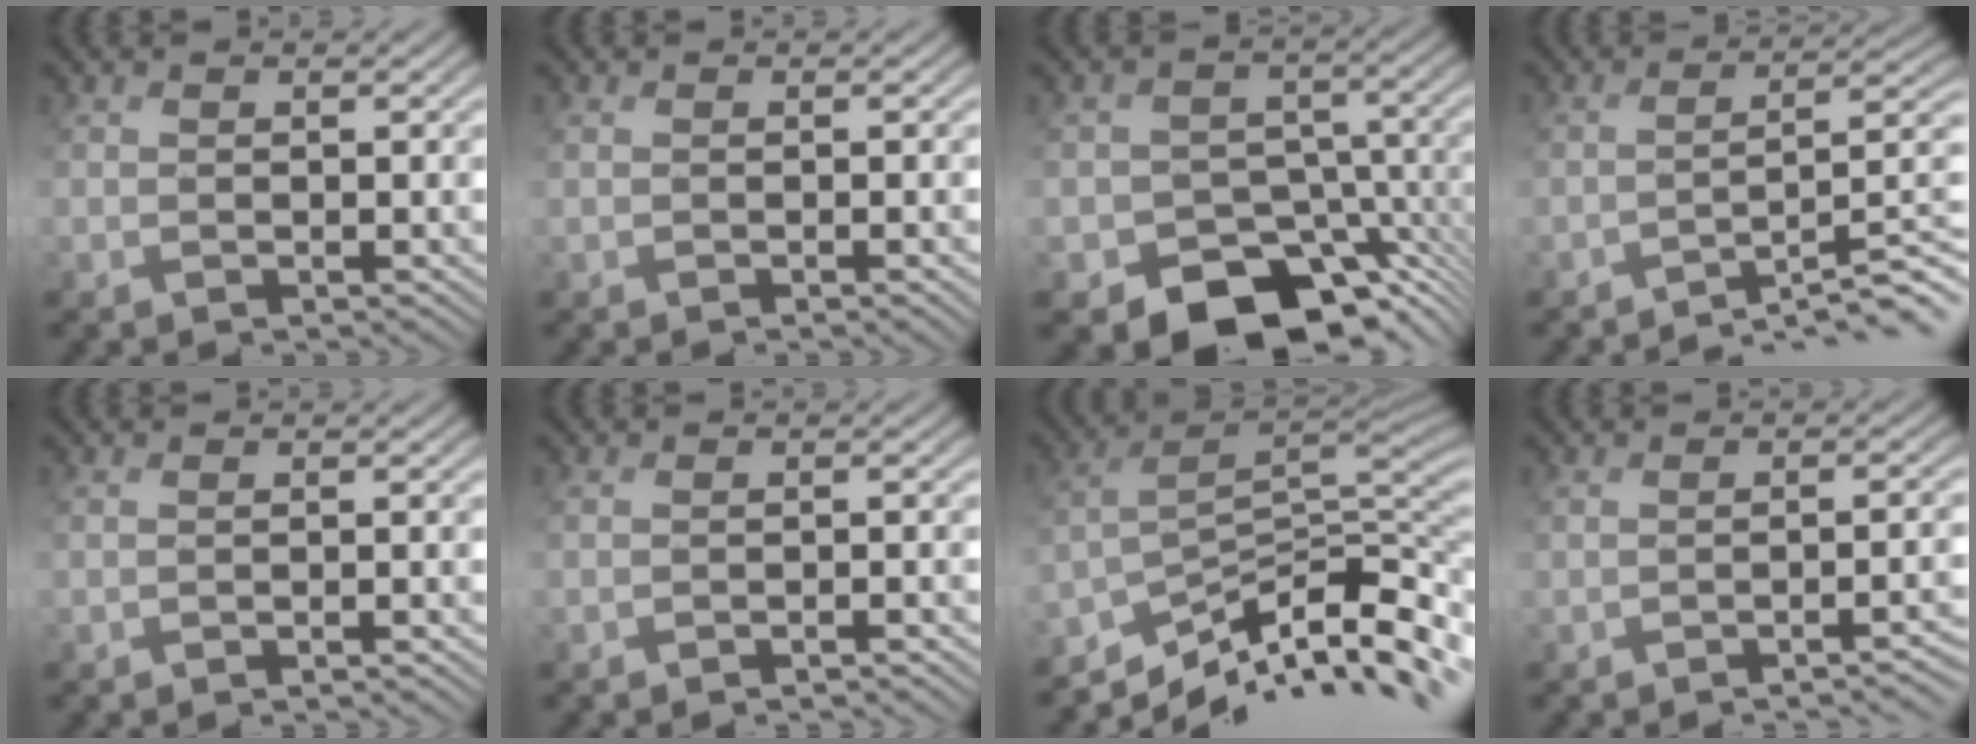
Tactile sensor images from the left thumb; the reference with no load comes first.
{"total": 1.2, "force": [-0.3, -0.1, 1.2], "torque": [-0.012, 0.009, -0.007]}
{"total": 12.7, "force": [-8.1, 8.6, 4.6], "torque": [-0.069, -0.019, -0.114]}
{"total": 7.4, "force": [-5.0, 1.3, 5.3], "torque": [-0.072, 0.018, -0.075]}
{"total": 0.8, "force": [-0.6, -0.4, 0.3], "torque": [0.003, 0.009, -0.016]}
{"total": 1.3, "force": [-1.2, -0.3, 0.5], "torque": [0.000, 0.011, -0.026]}
{"total": 11.4, "force": [-8.5, 2.7, 7.1], "torque": [-0.133, 0.008, -0.138]}
{"total": 3.8, "force": [-2.3, 0.6, 2.9], "torque": [-0.021, 0.011, -0.032]}